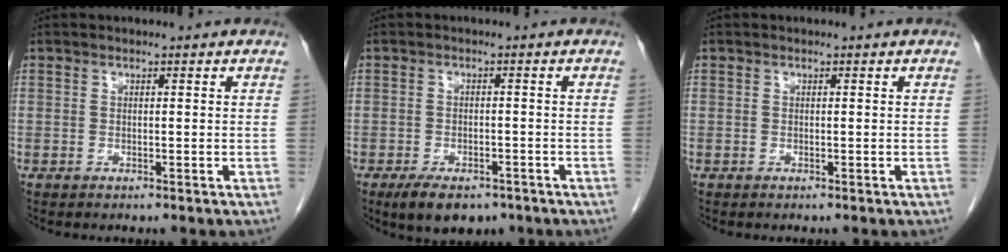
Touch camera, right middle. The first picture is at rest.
{"total": 6.7, "force": [-4.7, 3.1, 3.6], "torque": [-0.060, -0.005, -0.070]}
{"total": 0.0}